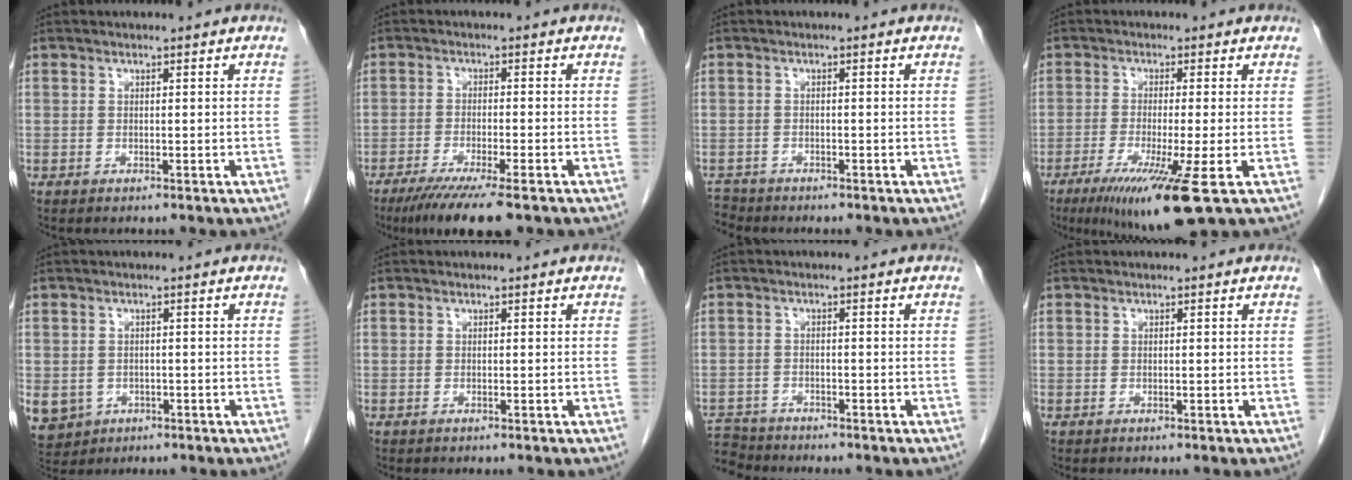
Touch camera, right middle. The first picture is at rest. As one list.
[{"total": 9.5, "force": [-6.8, 0.7, 6.6], "torque": [-0.101, -0.021, -0.105]}, {"total": 2.4, "force": [-2.3, 0.5, -0.5], "torque": [0.006, -0.010, -0.043]}, {"total": 10.7, "force": [-5.5, -0.7, 9.1], "torque": [-0.156, -0.036, -0.092]}, {"total": 11.5, "force": [-4.0, 10.0, 4.1], "torque": [-0.133, -0.004, -0.046]}, {"total": 0.0}, {"total": 5.3, "force": [-5.1, 1.4, -0.4], "torque": [0.006, -0.004, -0.095]}, {"total": 0.0}]